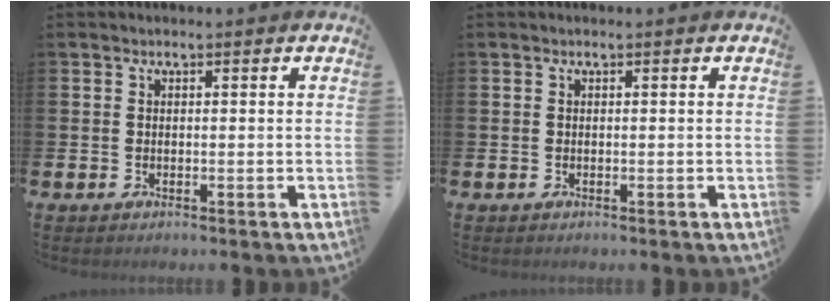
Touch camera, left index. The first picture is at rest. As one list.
[{"total": 0.0}]